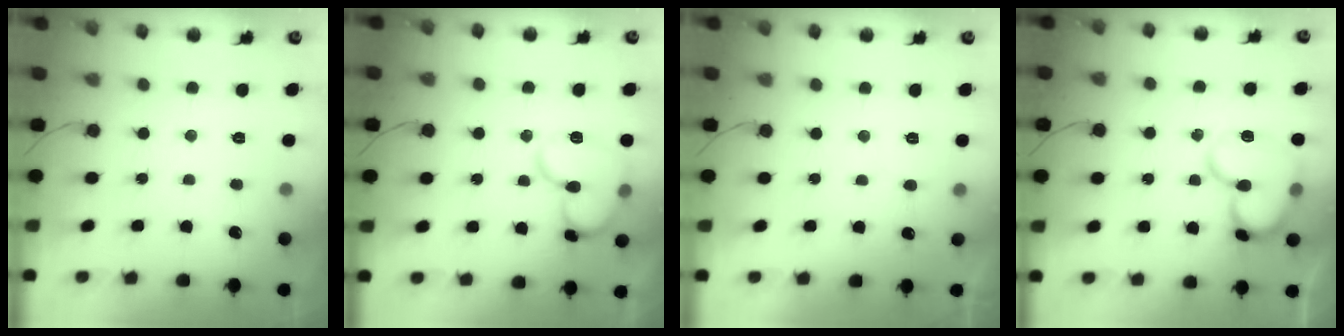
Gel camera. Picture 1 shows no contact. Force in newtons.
{"total": 14.1, "press": 13.9, "slide": 2.5}
{"total": 3.6, "press": 3.6, "slide": 0.1}
{"total": 15.8, "press": 15.6, "slide": 1.9}